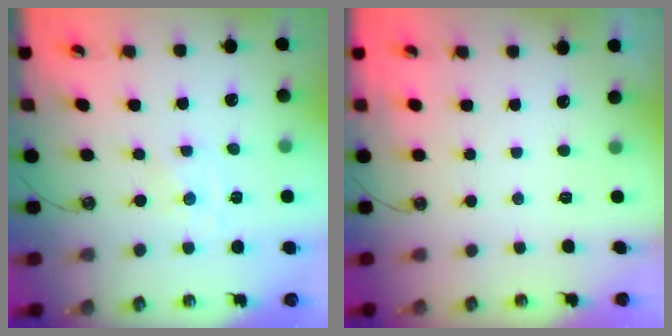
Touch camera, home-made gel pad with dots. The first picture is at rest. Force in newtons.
{"total": 0.0}